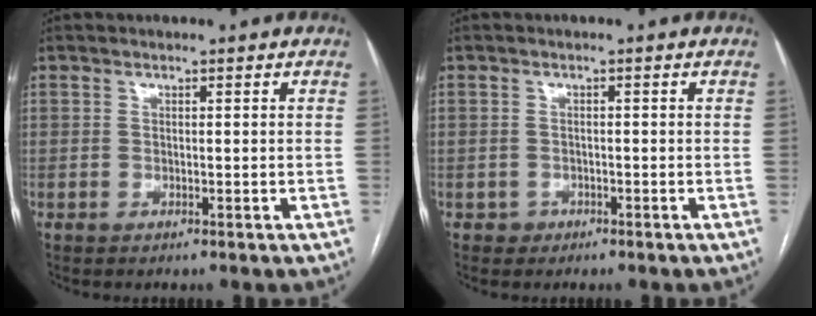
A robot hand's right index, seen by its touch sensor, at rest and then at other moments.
{"total": 1.4, "force": [-0.8, 1.1, -0.1], "torque": [0.003, 0.006, -0.013]}